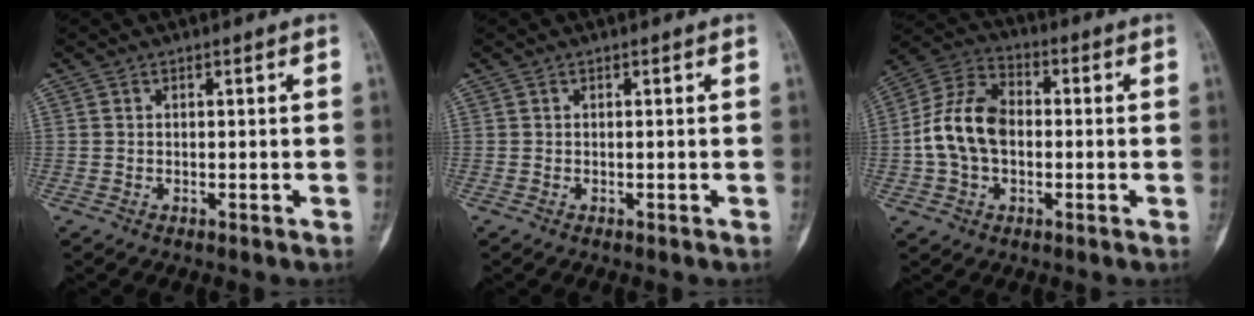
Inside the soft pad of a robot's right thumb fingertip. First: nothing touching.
{"total": 0.0}
{"total": 12.7, "force": [-0.8, 8.8, 9.1], "torque": [-0.160, 0.032, -0.023]}